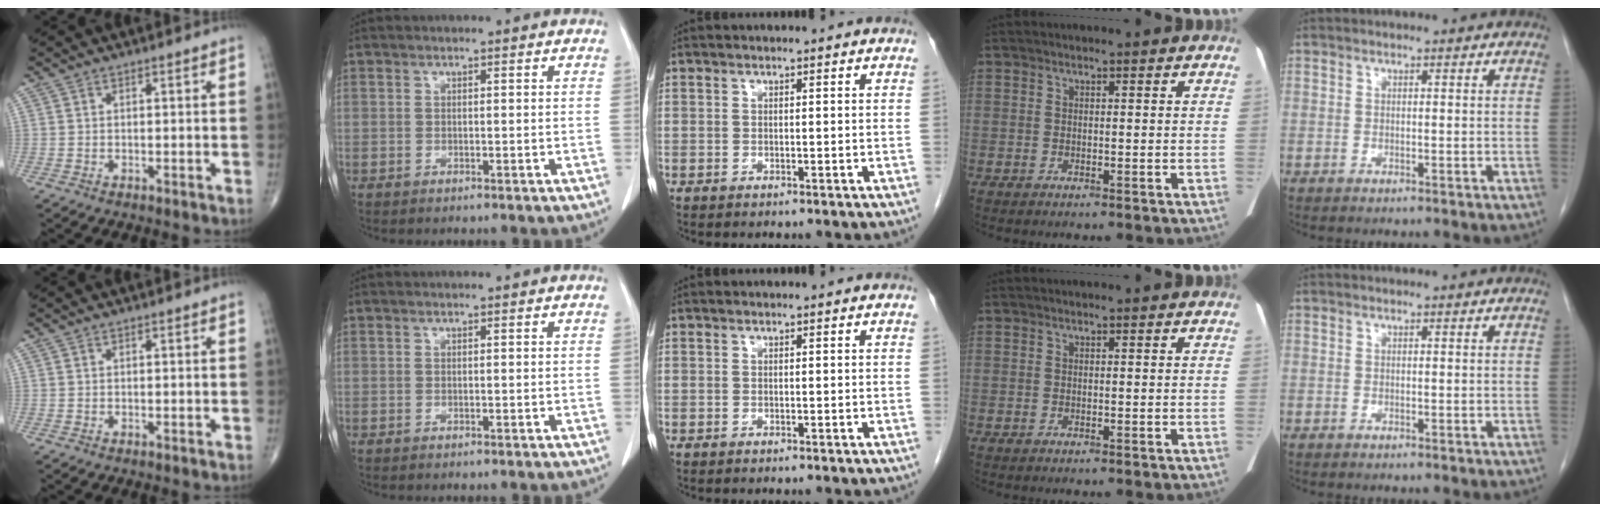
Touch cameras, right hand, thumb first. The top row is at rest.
{}